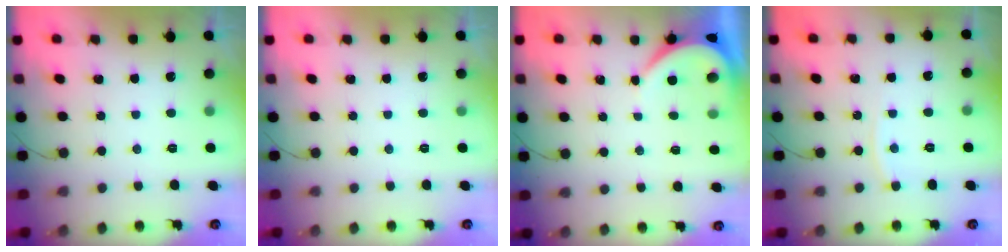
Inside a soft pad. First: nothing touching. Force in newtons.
{"total": 0.0}
{"total": 3.9, "press": 3.9, "slide": 0.6}
{"total": 3.9, "press": 3.8, "slide": 0.5}